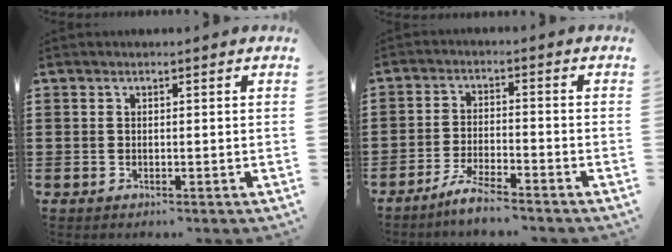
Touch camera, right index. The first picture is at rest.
{"total": 4.4, "force": [-4.0, 0.0, 1.8], "torque": [-0.046, -0.003, -0.079]}